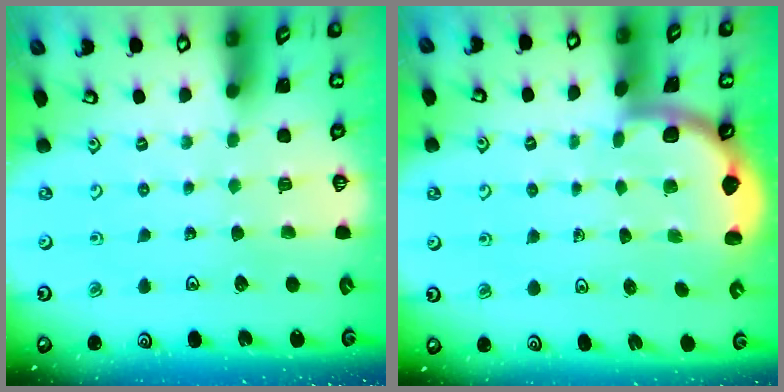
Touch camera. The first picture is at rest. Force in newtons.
{"total": 1.7, "press": 1.7, "slide": 0.0}